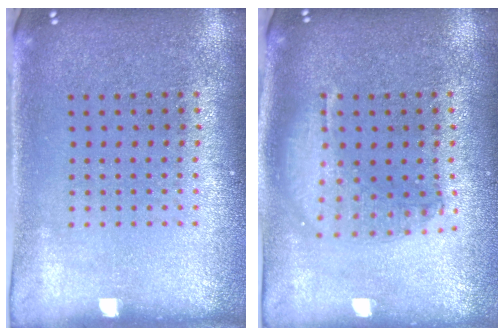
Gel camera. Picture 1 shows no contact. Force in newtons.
{"total": 1.6, "press": 1.4, "slide": 0.7}